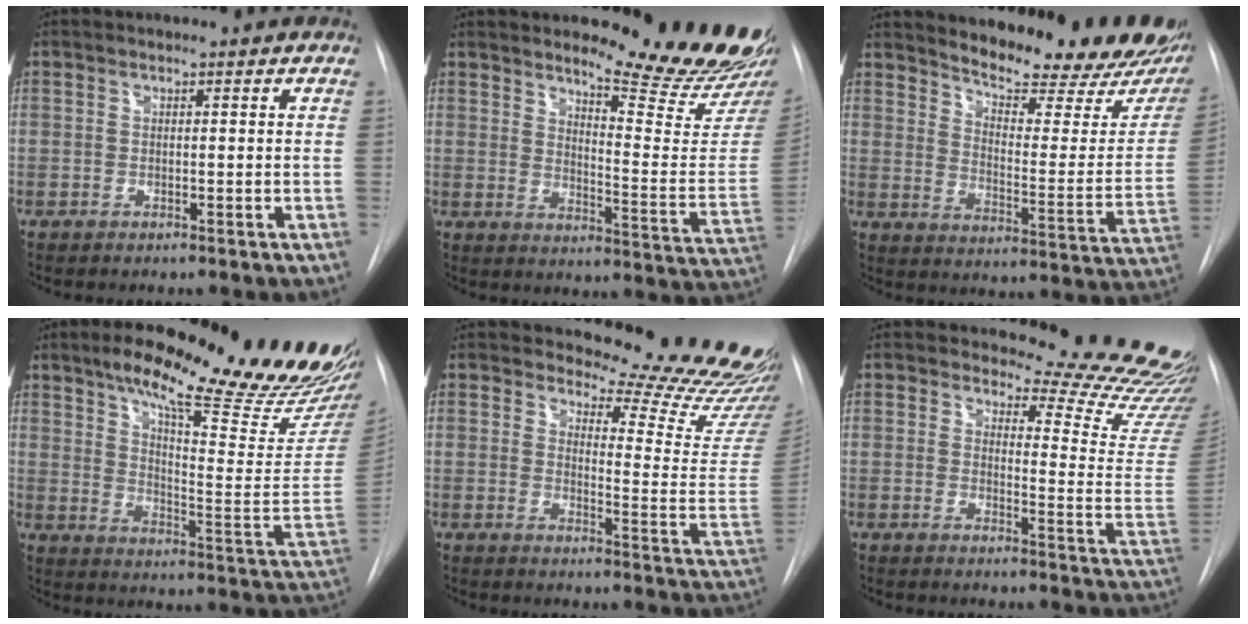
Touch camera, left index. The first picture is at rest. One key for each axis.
{"total": 16.9, "fx": 15.7, "fy": -0.1, "fz": 6.3, "tx": -0.086, "ty": -0.133, "tz": 0.186}
{"total": 22.9, "fx": 19.9, "fy": 5.0, "fz": 10.1, "tx": -0.138, "ty": -0.070, "tz": 0.244}
{"total": 26.2, "fx": 21.3, "fy": 1.9, "fz": 15.2, "tx": -0.216, "ty": -0.080, "tz": 0.276}
{"total": 19.6, "fx": 19.0, "fy": 1.9, "fz": 4.6, "tx": -0.044, "ty": -0.156, "tz": 0.203}
{"total": 18.4, "fx": 18.0, "fy": 1.6, "fz": 3.5, "tx": -0.023, "ty": -0.163, "tz": 0.183}